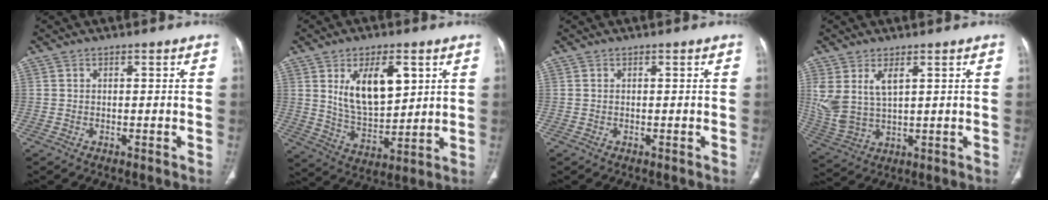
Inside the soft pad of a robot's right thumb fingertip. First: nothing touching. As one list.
[{"total": 13.6, "force": [4.8, 6.9, 10.7], "torque": [-0.157, -0.026, 0.099]}, {"total": 0.0}, {"total": 9.4, "force": [3.4, 4.8, 7.3], "torque": [-0.161, -0.012, 0.084]}]